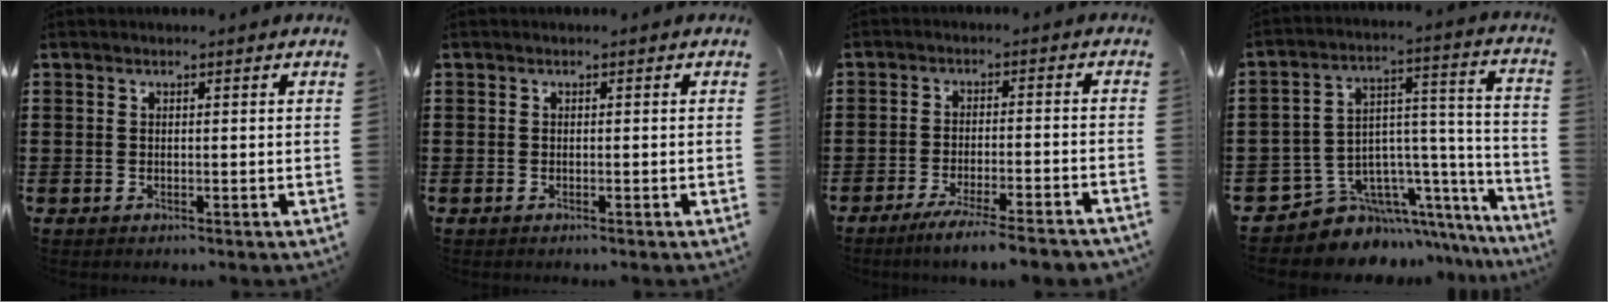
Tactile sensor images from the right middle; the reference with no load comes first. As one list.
[{"total": 0.0}, {"total": 5.0, "force": [-4.4, -0.4, 2.3], "torque": [-0.041, -0.016, -0.079]}, {"total": 7.6, "force": [-5.5, 5.2, 1.3], "torque": [-0.034, -0.006, -0.092]}]